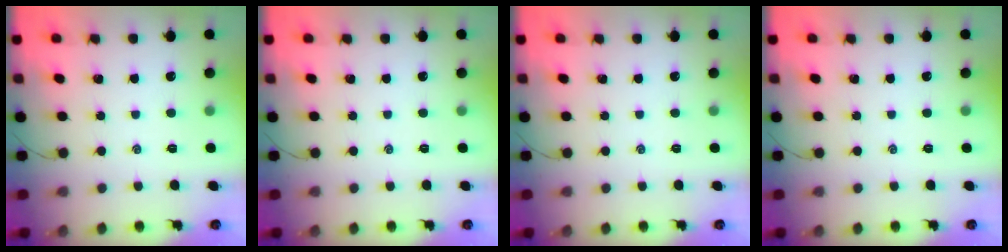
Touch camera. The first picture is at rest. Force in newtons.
{"total": 0.0}
{"total": 0.0}
{"total": 0.0}